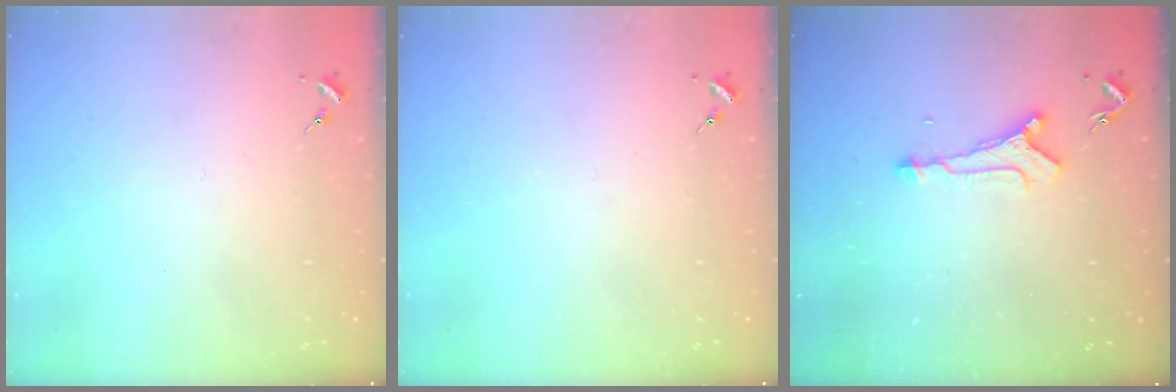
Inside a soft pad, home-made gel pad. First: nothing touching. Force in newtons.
{"total": 0.0}
{"total": 6.9, "press": 6.9, "slide": 0.7}